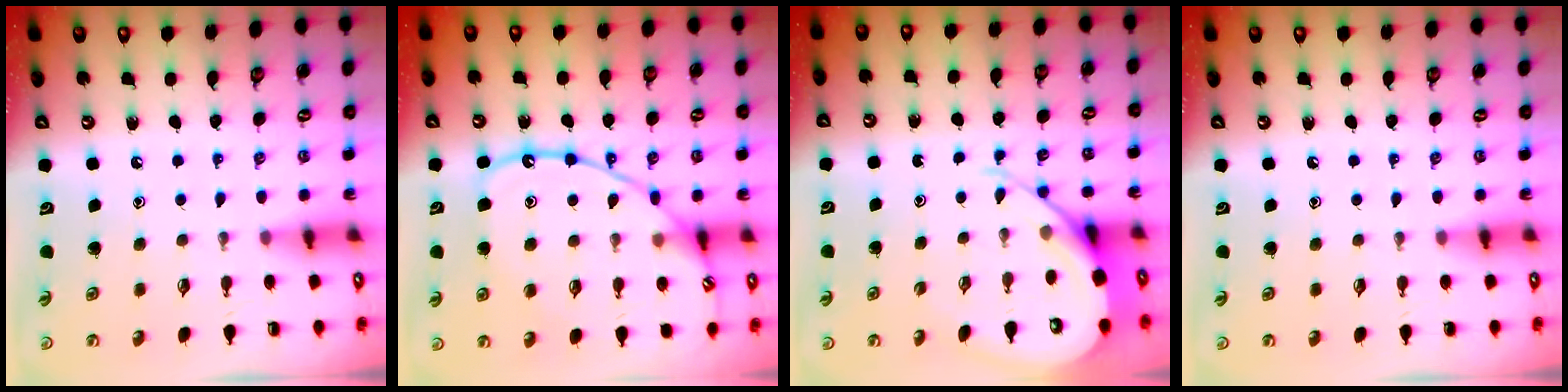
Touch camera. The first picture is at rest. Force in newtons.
{"total": 14.7, "press": 14.7, "slide": 1.4}
{"total": 9.2, "press": 9.2, "slide": 0.9}
{"total": 0.0}